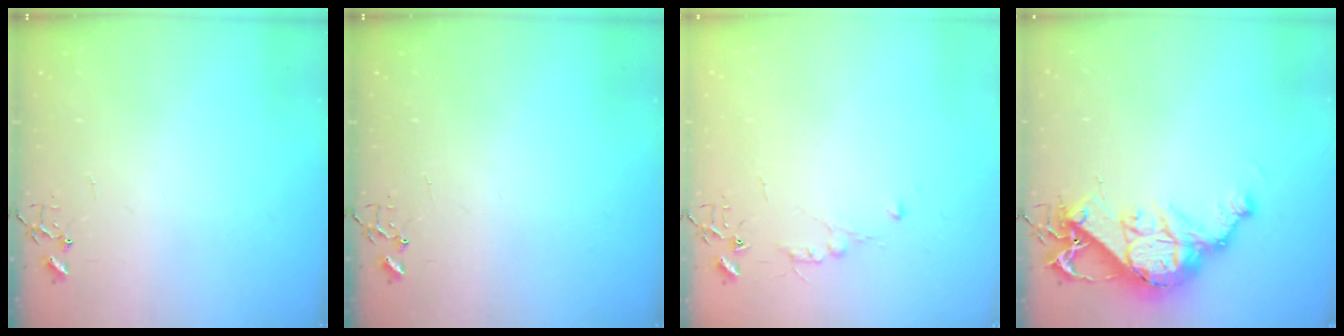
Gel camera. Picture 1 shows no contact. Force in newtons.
{"total": 0.0}
{"total": 4.8, "press": 4.8, "slide": 0.7}
{"total": 14.9, "press": 14.8, "slide": 1.0}